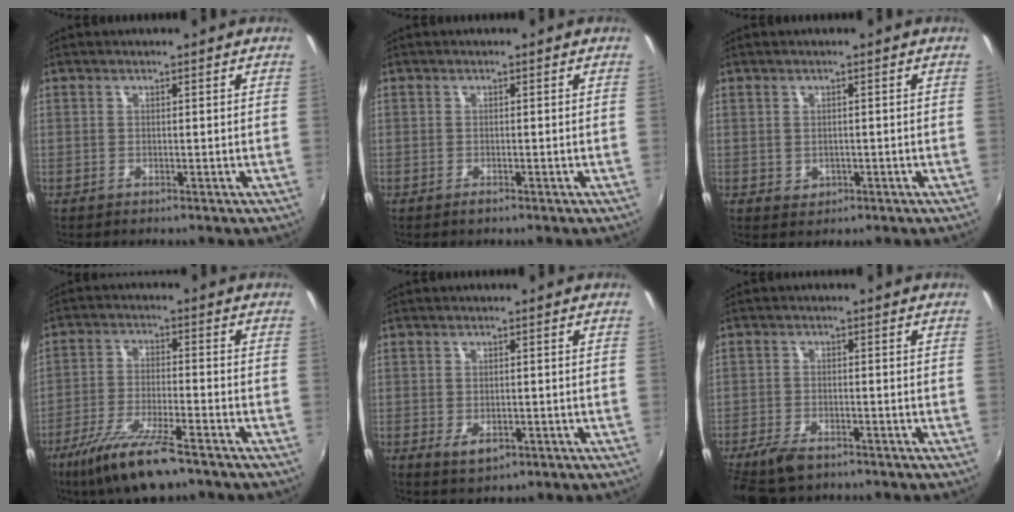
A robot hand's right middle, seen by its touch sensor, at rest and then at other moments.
{"total": 1.2, "force": [-0.9, 0.4, 0.7], "torque": [-0.011, -0.002, -0.018]}
{"total": 1.6, "force": [-0.1, 1.5, 0.7], "torque": [-0.009, 0.002, 0.002]}
{"total": 12.4, "force": [-8.6, 2.7, 8.5], "torque": [-0.185, -0.030, -0.156]}
{"total": 3.8, "force": [-1.3, 2.2, 2.7], "torque": [-0.050, -0.009, -0.017]}
{"total": 7.2, "force": [-5.4, 2.9, 3.7], "torque": [-0.099, -0.014, -0.099]}